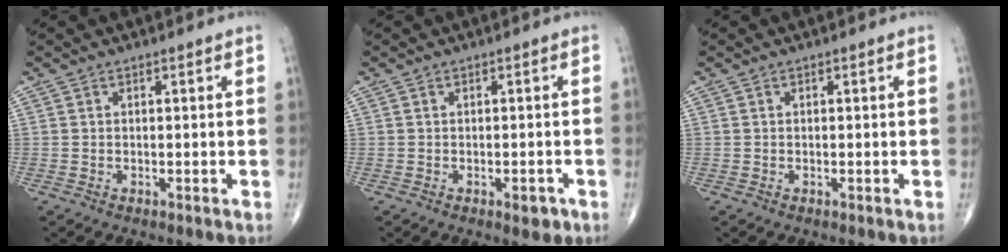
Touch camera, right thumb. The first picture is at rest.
{"total": 2.4, "force": [-1.2, 1.2, 1.8], "torque": [-0.014, 0.003, -0.012]}
{"total": 0.0}